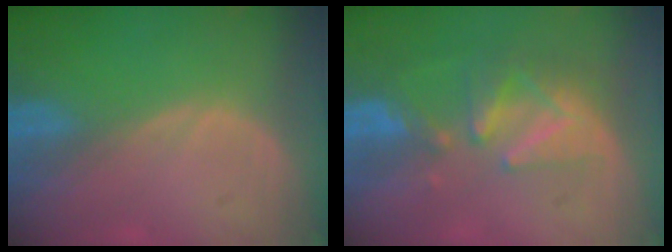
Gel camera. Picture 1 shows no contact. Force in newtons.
{"total": 8.2, "press": 7.5, "slide": 3.3}